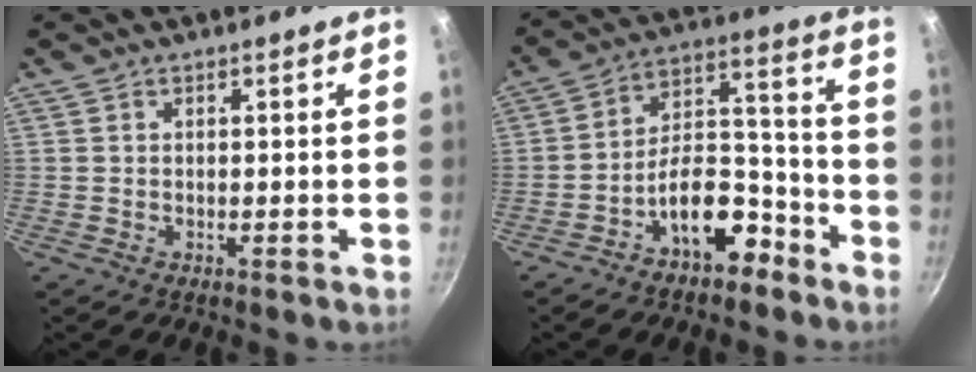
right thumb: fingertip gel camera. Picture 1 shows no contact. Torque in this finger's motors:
{"motor_torque": [1.96, 1.04, 0.94, -0.76, 0.10]}